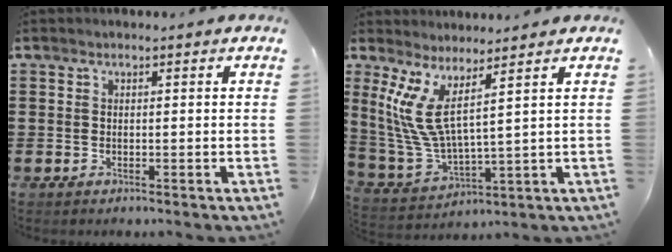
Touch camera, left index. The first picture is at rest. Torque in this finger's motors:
{"motor_torque": [0.79, 0.82, 0.69, 0.21]}